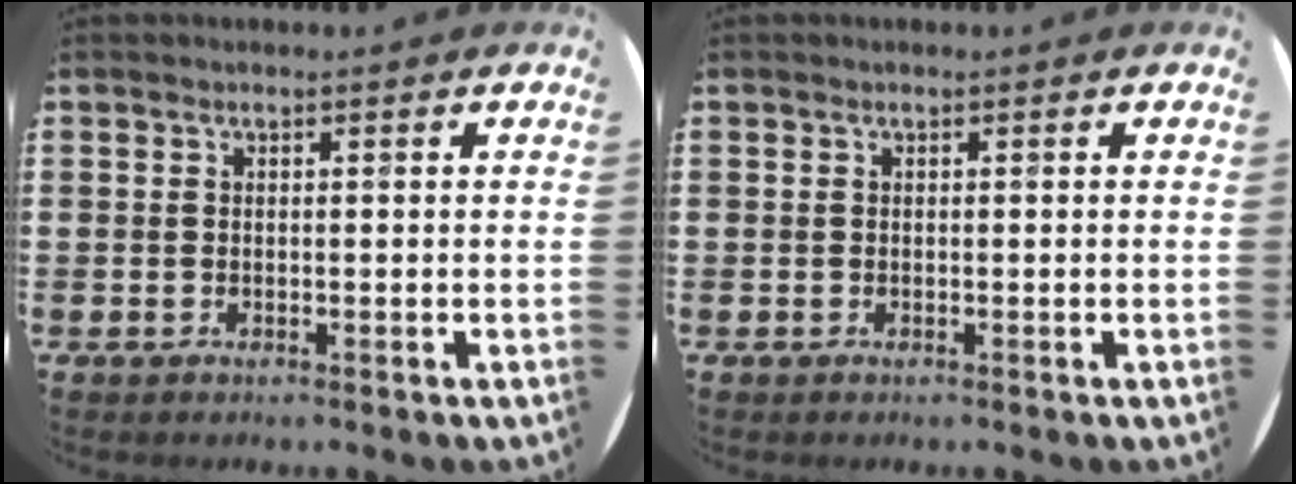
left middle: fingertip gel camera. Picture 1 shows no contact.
{"total": 0.0}